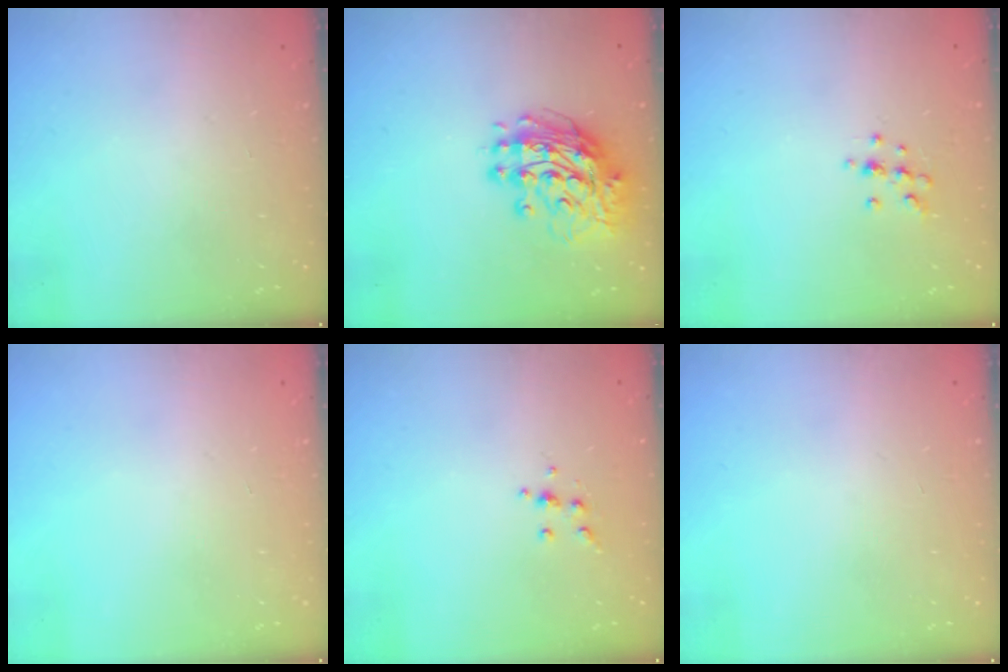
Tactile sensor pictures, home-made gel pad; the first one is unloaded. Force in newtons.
{"total": 12.2, "press": 12.1, "slide": 1.3}
{"total": 6.5, "press": 6.2, "slide": 2.1}
{"total": 0.0}
{"total": 4.0, "press": 3.8, "slide": 1.0}
{"total": 0.0}